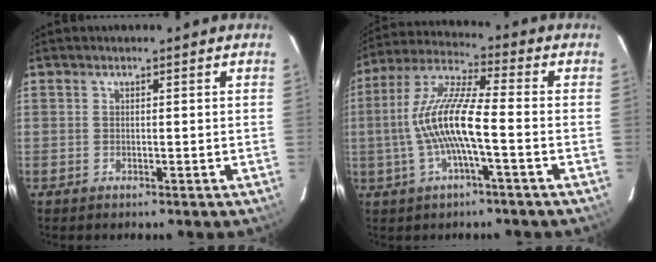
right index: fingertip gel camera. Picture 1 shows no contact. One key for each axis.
{"total": 11.9, "fx": -2.2, "fy": 1.5, "fz": 11.6, "tx": -0.236, "ty": 0.008, "tz": -0.044}